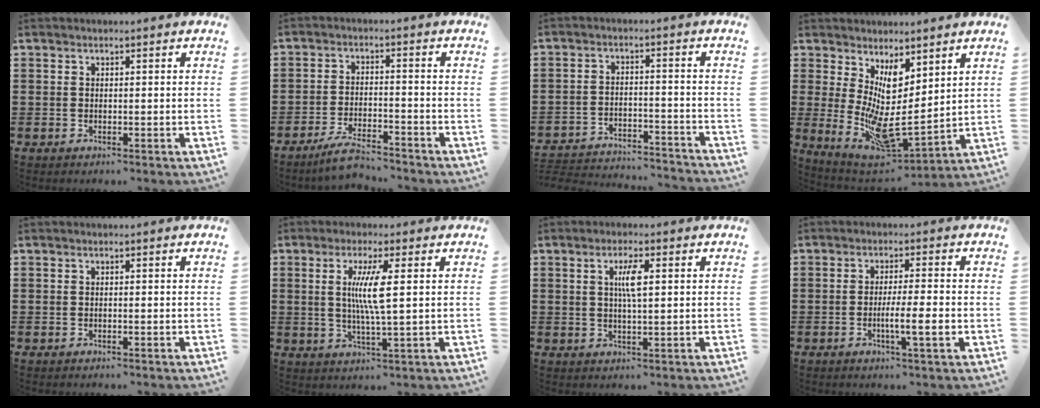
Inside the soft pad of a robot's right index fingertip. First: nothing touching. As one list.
[{"total": 4.7, "force": [-4.4, 0.4, 1.7], "torque": [-0.034, 0.002, -0.086]}, {"total": 4.0, "force": [-4.0, 0.2, 0.6], "torque": [-0.023, -0.002, -0.086]}, {"total": 7.9, "force": [1.9, 3.2, 7.0], "torque": [-0.133, -0.039, 0.039]}, {"total": 0.0}, {"total": 6.6, "force": [1.2, 0.3, 6.5], "torque": [-0.139, -0.011, 0.010]}, {"total": 3.8, "force": [0.8, 0.8, 3.6], "torque": [-0.073, 0.005, 0.011]}, {"total": 5.4, "force": [-1.6, 0.2, 5.2], "torque": [-0.087, -0.009, -0.027]}]